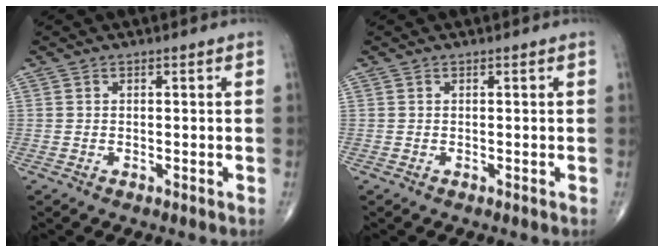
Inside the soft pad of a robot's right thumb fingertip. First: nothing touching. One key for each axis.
{"total": 0.0}